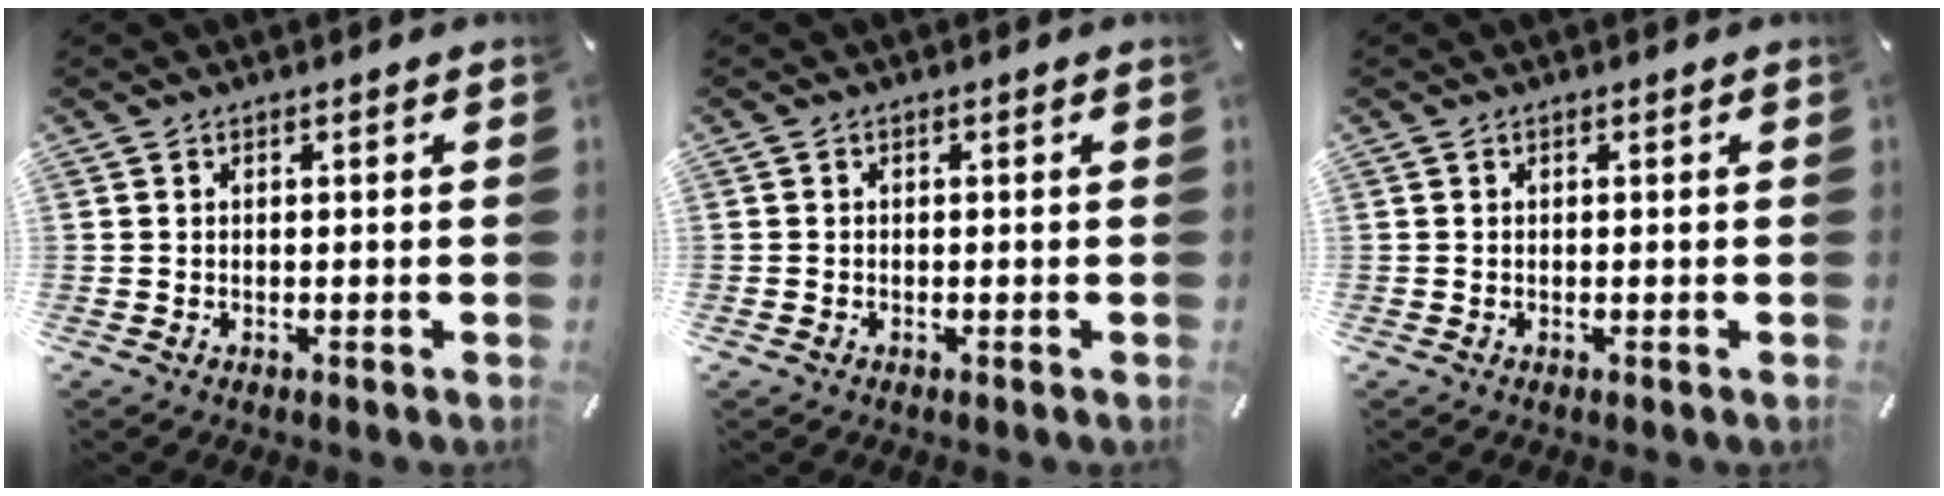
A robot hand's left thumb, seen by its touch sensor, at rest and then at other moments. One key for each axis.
{"total": 0.7, "fx": -0.3, "fy": 0.5, "fz": 0.3, "tx": -0.004, "ty": 0.002, "tz": -0.006}
{"total": 0.0}